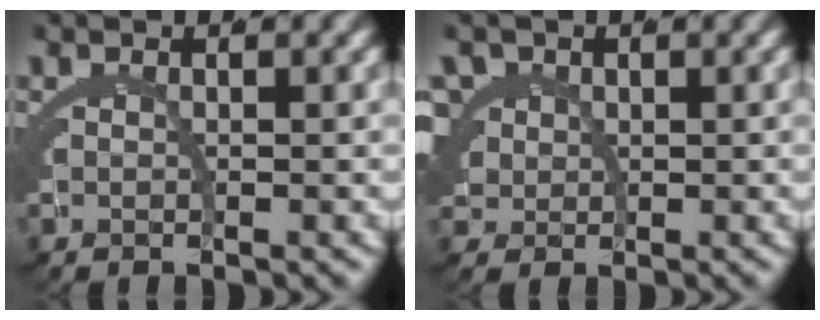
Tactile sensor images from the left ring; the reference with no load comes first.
{"total": 5.9, "force": [0.8, 5.4, 2.3], "torque": [-0.057, -0.012, 0.015]}